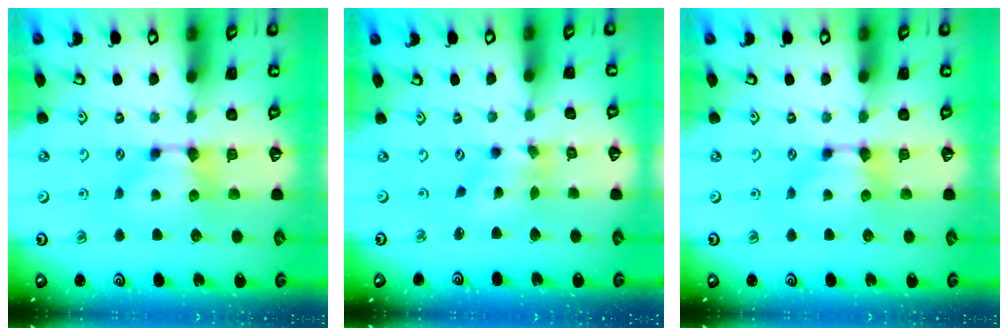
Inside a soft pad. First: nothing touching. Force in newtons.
{"total": 2.2, "press": 1.7, "slide": 1.4}
{"total": 0.0}